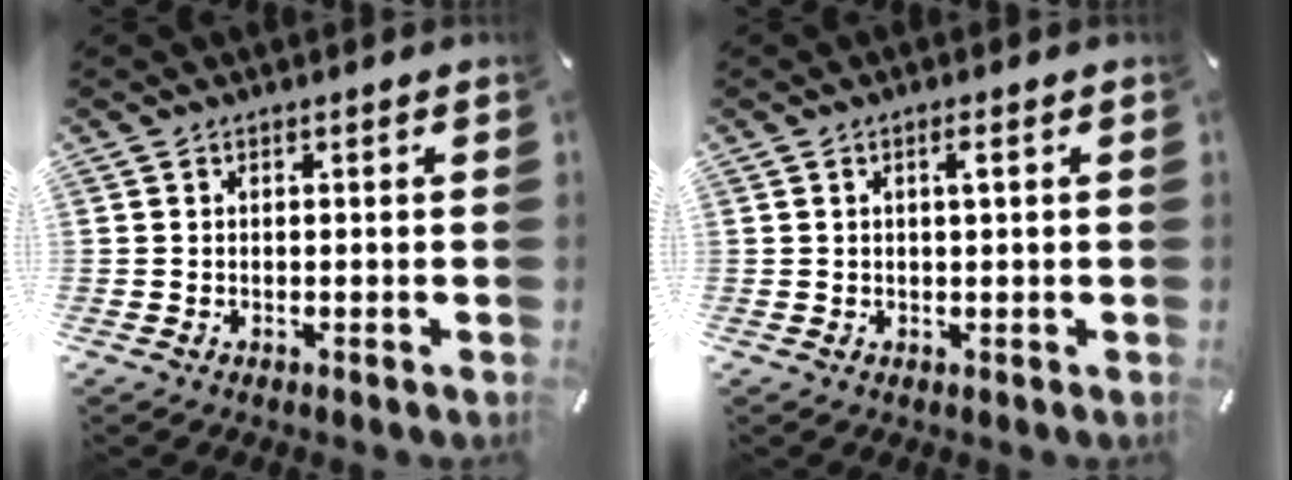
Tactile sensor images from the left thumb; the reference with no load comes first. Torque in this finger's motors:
{"motor_torque": [-0.10, -0.28, 0.16, 0.16, 0.00]}